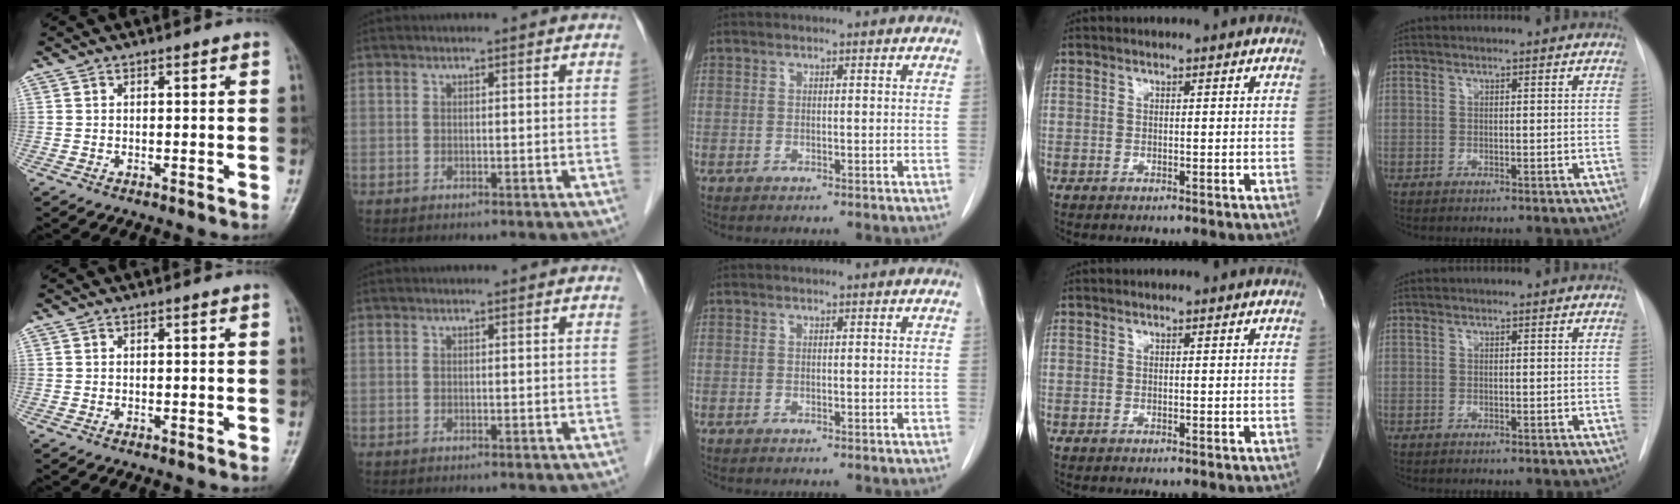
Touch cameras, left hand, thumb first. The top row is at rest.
{}